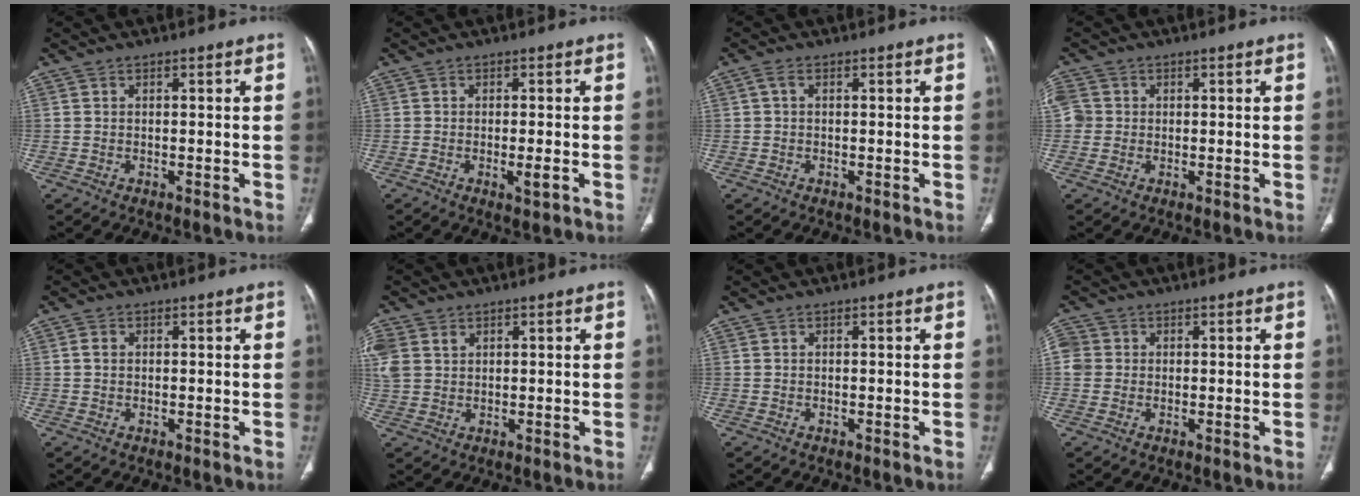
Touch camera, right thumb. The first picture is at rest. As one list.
[{"total": 2.5, "force": [-0.8, 0.5, 2.3], "torque": [-0.037, -0.005, -0.014]}, {"total": 1.2, "force": [0.2, 0.7, 1.0], "torque": [-0.021, 0.003, 0.000]}, {"total": 1.2, "force": [0.4, 1.0, 0.7], "torque": [-0.027, 0.013, 0.012]}, {"total": 1.2, "force": [0.2, 1.0, 0.7], "torque": [-0.013, 0.001, 0.003]}, {"total": 7.8, "force": [2.8, 6.0, 4.1], "torque": [-0.118, 0.012, 0.066]}, {"total": 0.0}, {"total": 4.4, "force": [0.4, 4.1, 1.5], "torque": [-0.025, 0.010, 0.006]}]